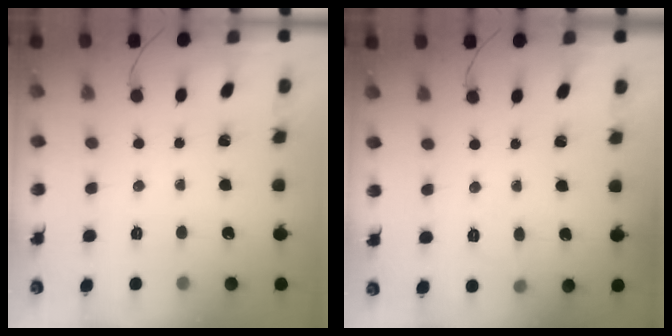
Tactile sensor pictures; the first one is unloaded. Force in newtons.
{"total": 5.5, "press": 5.4, "slide": 1.2}